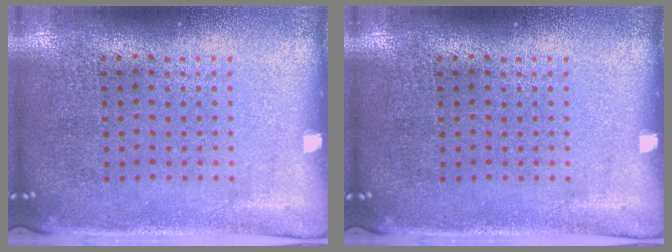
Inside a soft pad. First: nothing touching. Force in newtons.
{"total": 0.0}